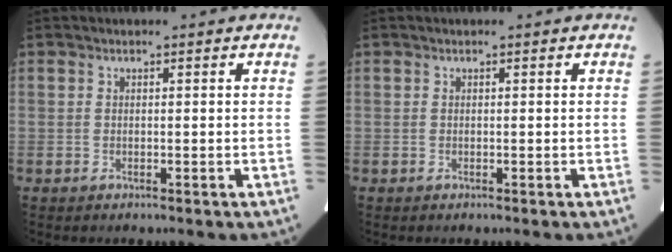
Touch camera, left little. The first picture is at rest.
{"total": 0.0}